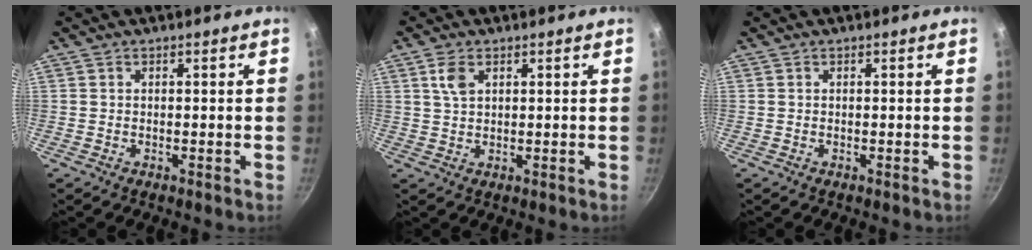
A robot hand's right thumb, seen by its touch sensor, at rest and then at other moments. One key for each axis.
{"total": 3.8, "fx": 1.6, "fy": 2.2, "fz": 2.7, "tx": -0.049, "ty": -0.001, "tz": 0.032}
{"total": 0.0}